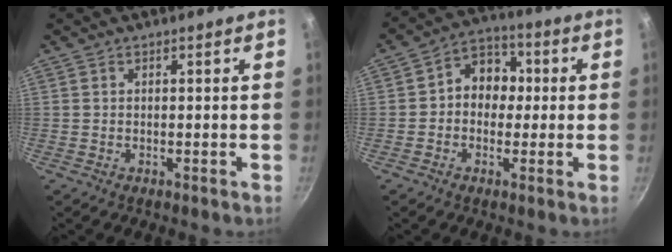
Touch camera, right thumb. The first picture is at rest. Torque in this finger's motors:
{"motor_torque": [0.04, 0.16, 0.07, -0.07, 0.03]}